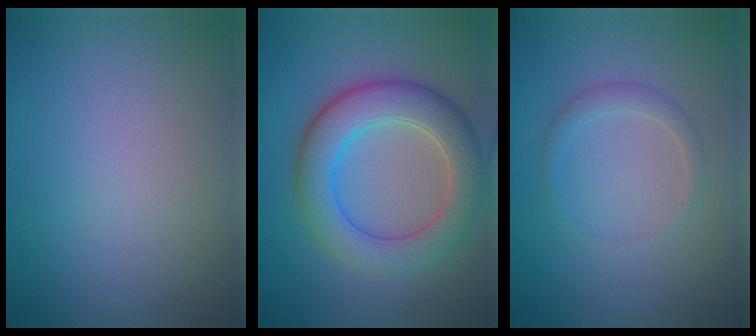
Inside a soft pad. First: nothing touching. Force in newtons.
{"total": 6.8, "press": 6.8, "slide": 0.5}
{"total": 1.4, "press": 1.4, "slide": 0.1}